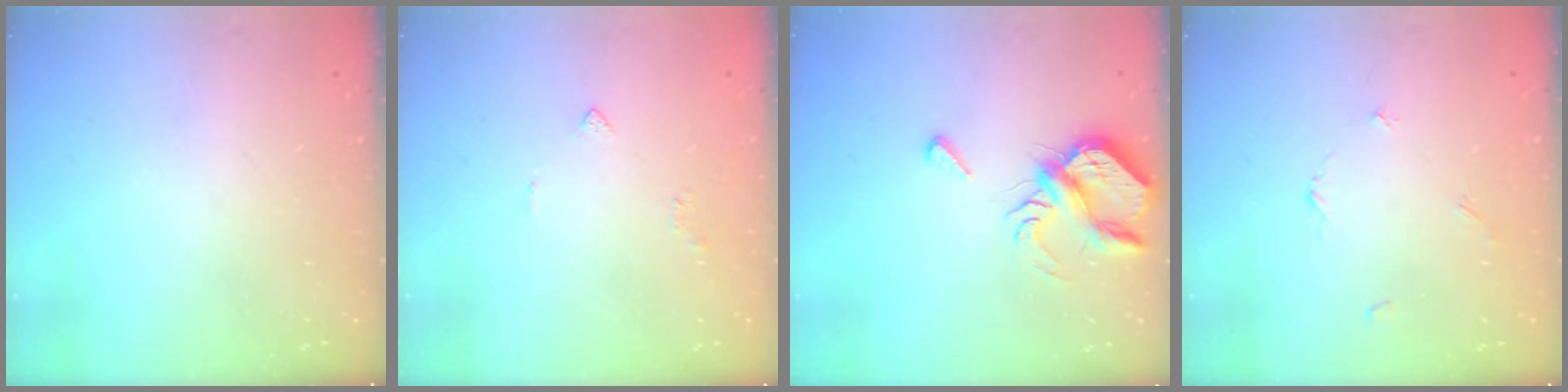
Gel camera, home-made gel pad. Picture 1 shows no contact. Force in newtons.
{"total": 2.2, "press": 2.1, "slide": 0.5}
{"total": 7.3, "press": 7.2, "slide": 1.1}
{"total": 3.2, "press": 3.2, "slide": 0.4}